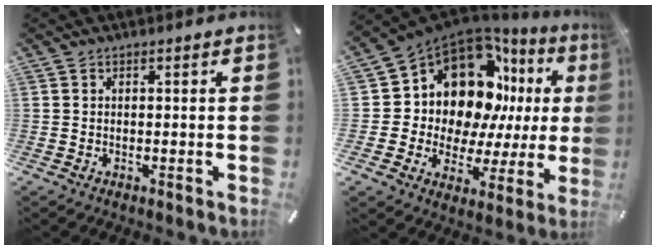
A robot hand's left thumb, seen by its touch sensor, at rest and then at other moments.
{"total": 15.4, "force": [7.9, 10.5, 8.0], "torque": [-0.130, -0.085, 0.144]}